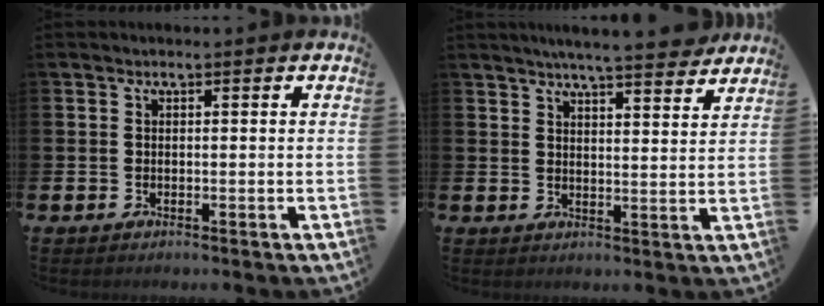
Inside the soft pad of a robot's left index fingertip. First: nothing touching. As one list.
[{"total": 6.1, "force": [5.9, -0.3, 1.7], "torque": [-0.039, -0.032, 0.102]}]